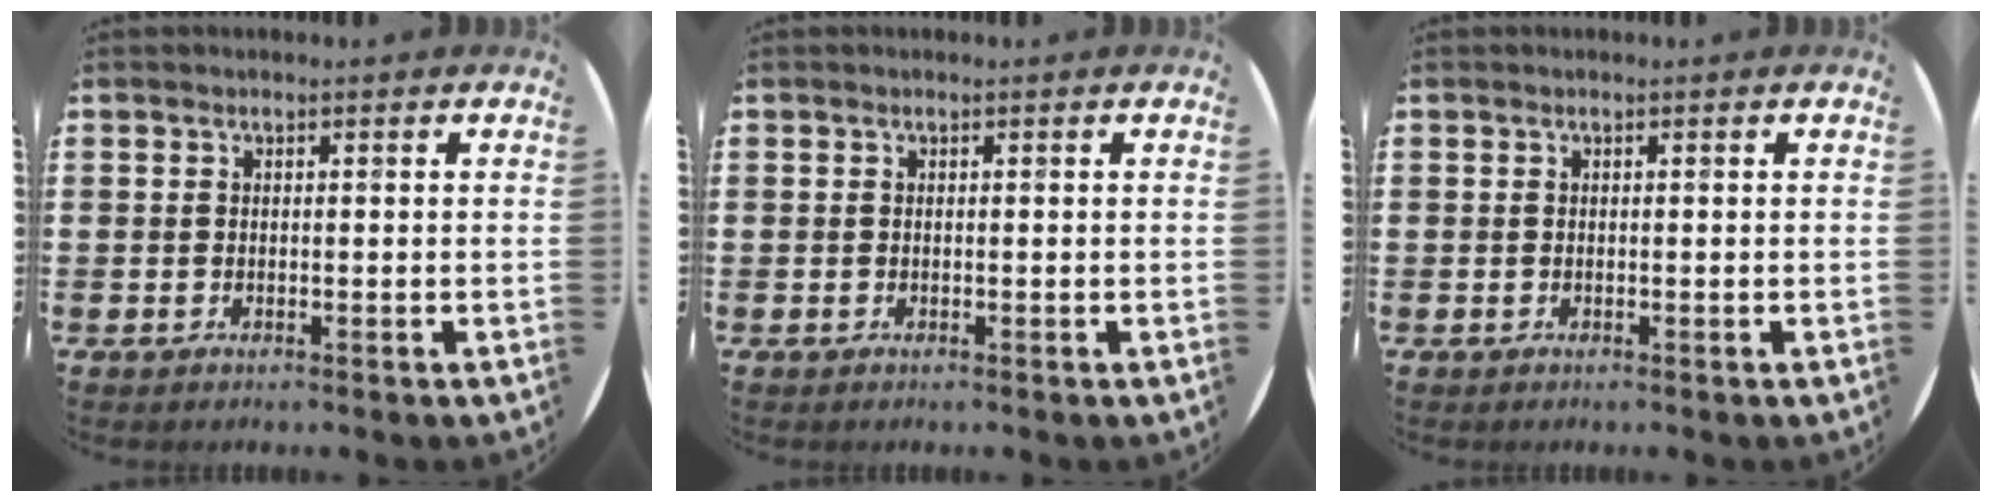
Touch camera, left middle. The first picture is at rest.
{"total": 0.0}
{"total": 0.0}